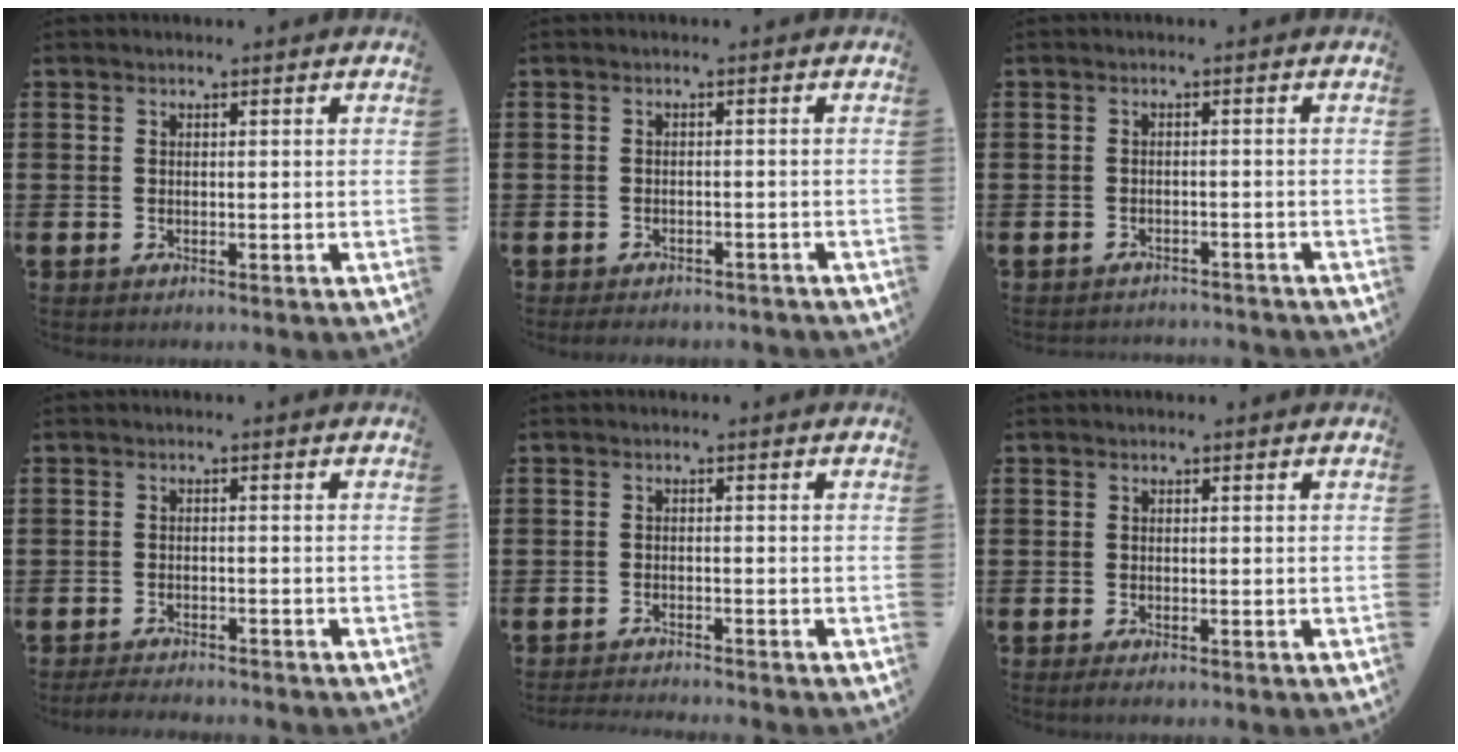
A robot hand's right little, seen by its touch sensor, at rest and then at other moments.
{"total": 1.3, "force": [-1.3, 0.2, 0.3], "torque": [-0.009, 0.001, -0.027]}
{"total": 1.2, "force": [-1.2, 0.0, -0.2], "torque": [0.000, 0.000, -0.025]}
{"total": 1.7, "force": [-1.7, 0.1, 0.2], "torque": [-0.006, 0.001, -0.034]}
{"total": 1.4, "force": [-1.3, -0.2, 0.0], "torque": [0.000, -0.002, -0.027]}
{"total": 0.0}